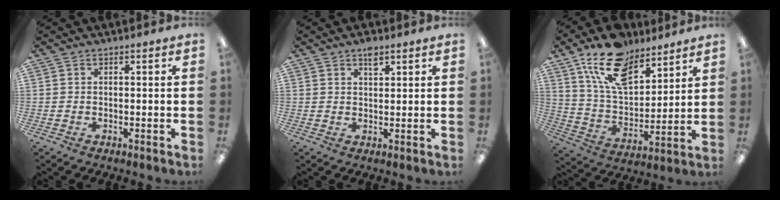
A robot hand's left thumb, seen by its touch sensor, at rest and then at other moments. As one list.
[{"total": 3.4, "force": [2.2, 1.4, 2.1], "torque": [-0.022, -0.010, 0.034]}, {"total": 15.8, "force": [10.9, 8.1, 8.2], "torque": [-0.150, -0.049, 0.201]}]